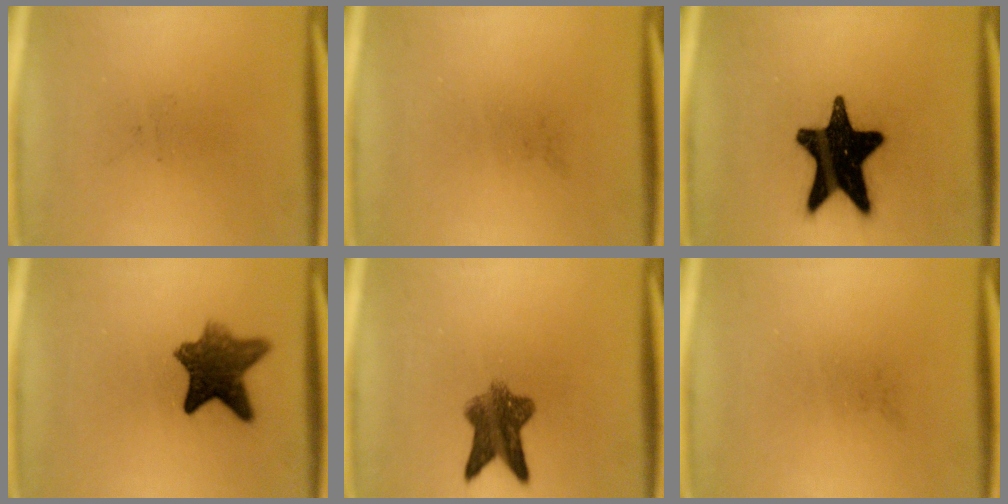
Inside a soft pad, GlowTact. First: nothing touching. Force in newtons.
{"total": 0.0}
{"total": 19.7}
{"total": 8.7}
{"total": 7.1}
{"total": 0.0}